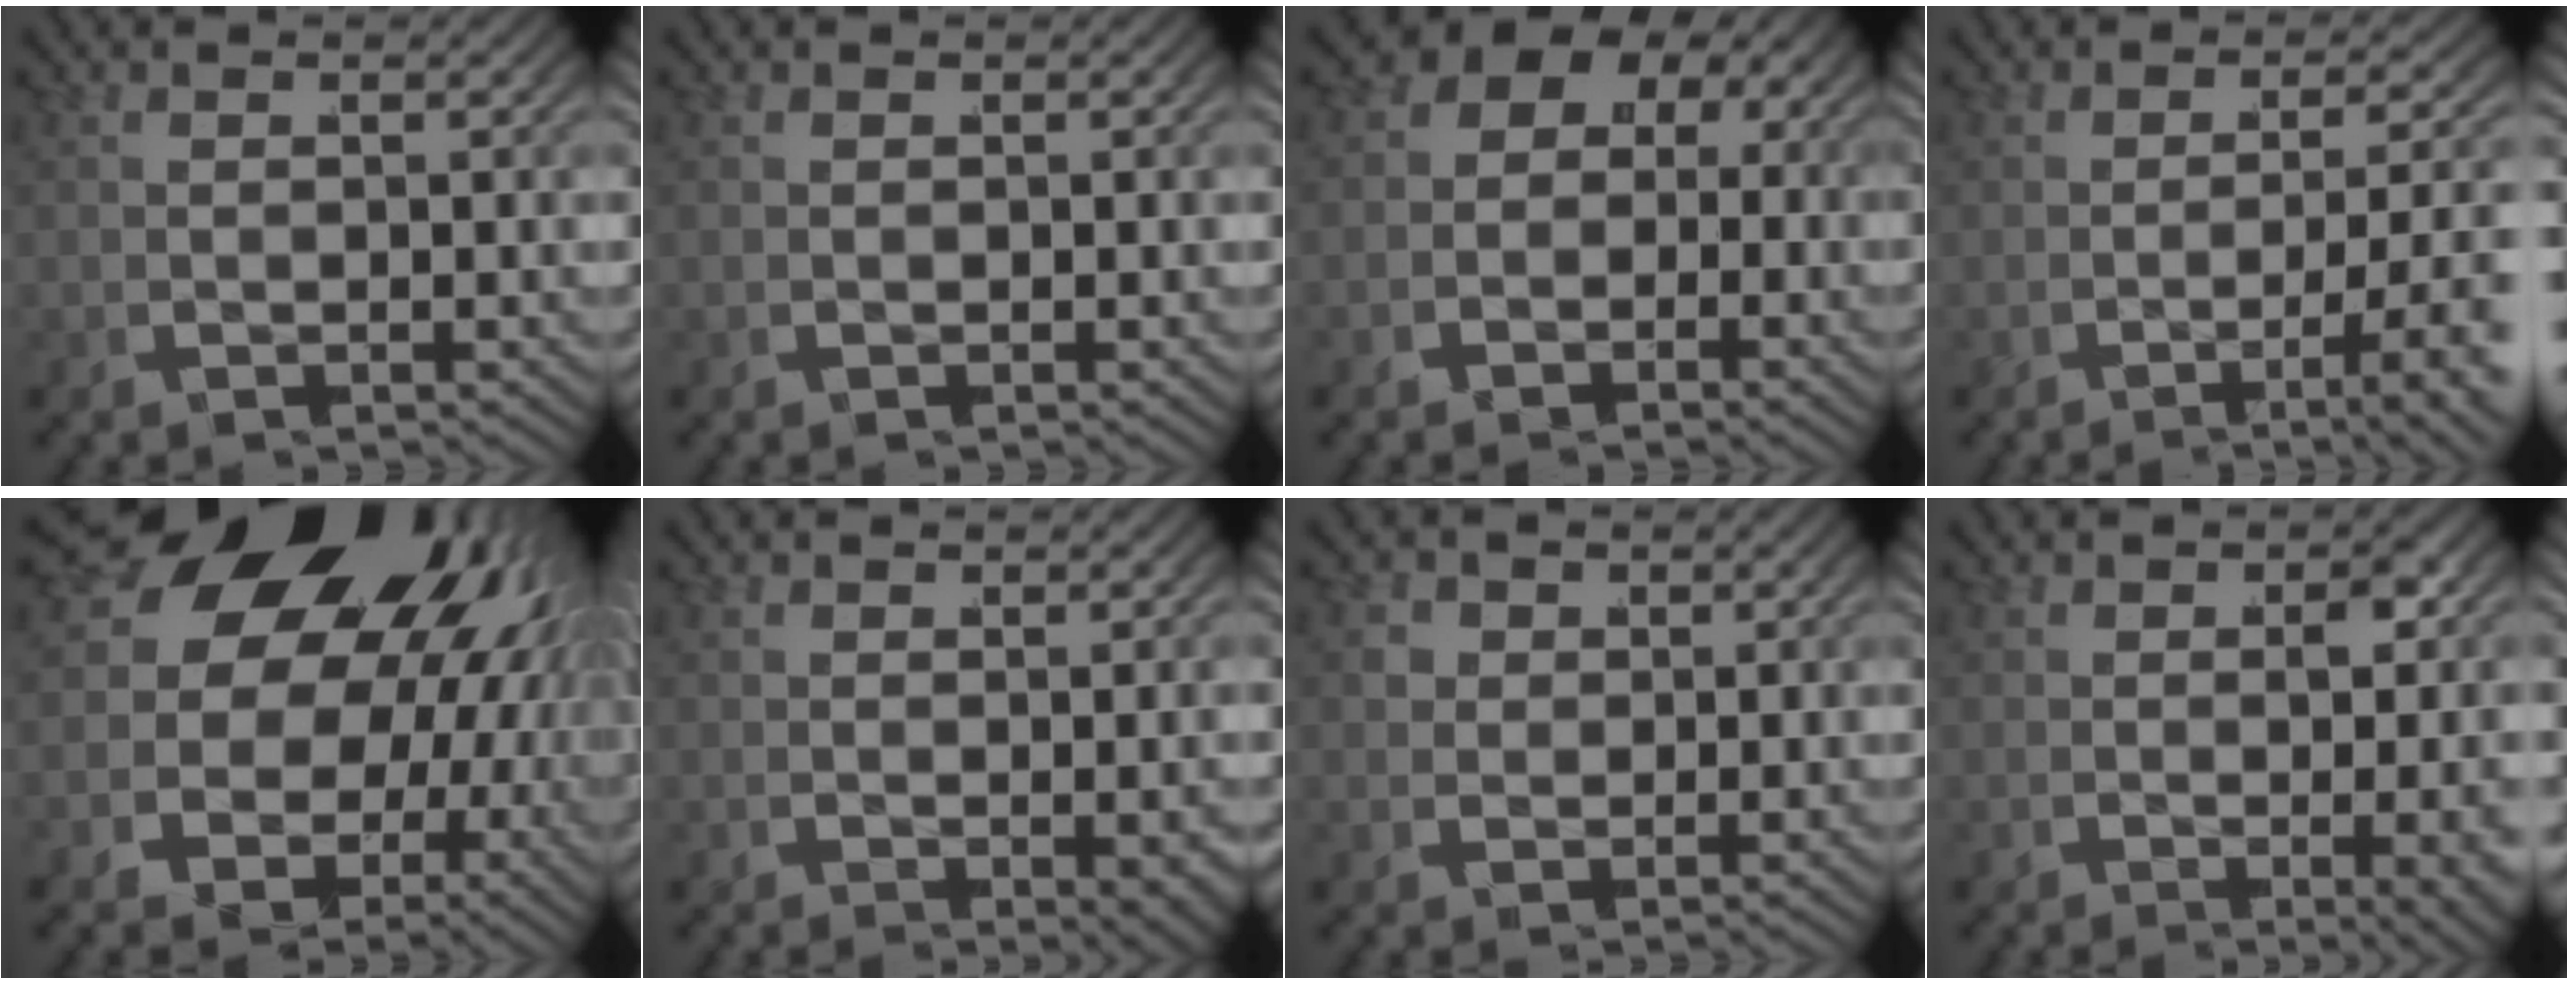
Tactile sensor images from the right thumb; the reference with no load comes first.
{"total": 0.0}
{"total": 4.7, "force": [0.0, 4.0, 2.4], "torque": [-0.059, -0.001, -0.008]}
{"total": 6.0, "force": [-2.6, 1.8, 5.1], "torque": [-0.081, 0.002, -0.046]}
{"total": 22.0, "force": [2.7, 17.2, 13.5], "torque": [-0.269, -0.021, 0.025]}
{"total": 1.4, "force": [-0.3, 0.6, 1.3], "torque": [-0.020, -0.010, 0.004]}
{"total": 2.0, "force": [0.2, 1.9, 0.6], "torque": [-0.027, -0.011, 0.007]}
{"total": 3.5, "force": [-0.5, 0.9, 3.4], "torque": [-0.042, -0.008, -0.005]}